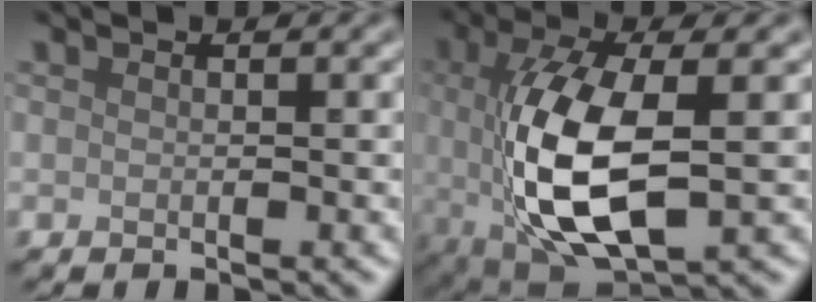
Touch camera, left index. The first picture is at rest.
{"total": 9.6, "force": [-0.3, 4.1, 8.7], "torque": [-0.184, -0.012, 0.000]}